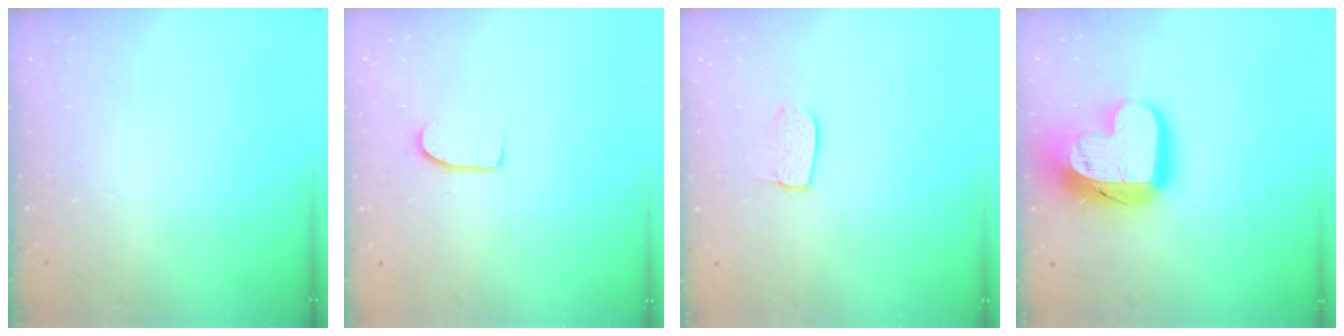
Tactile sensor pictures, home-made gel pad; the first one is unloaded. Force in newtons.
{"total": 5.8, "press": 5.8, "slide": 0.5}
{"total": 6.2, "press": 6.2, "slide": 0.4}
{"total": 18.9, "press": 18.8, "slide": 1.7}